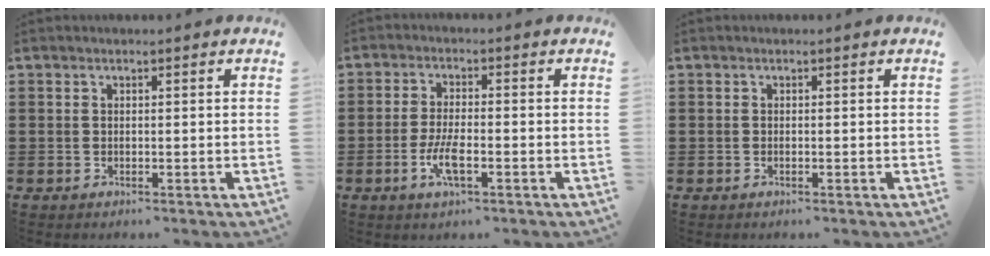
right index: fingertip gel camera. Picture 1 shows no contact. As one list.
[{"total": 4.9, "force": [-1.8, 1.4, 4.3], "torque": [-0.090, -0.003, -0.036]}, {"total": 0.0}]